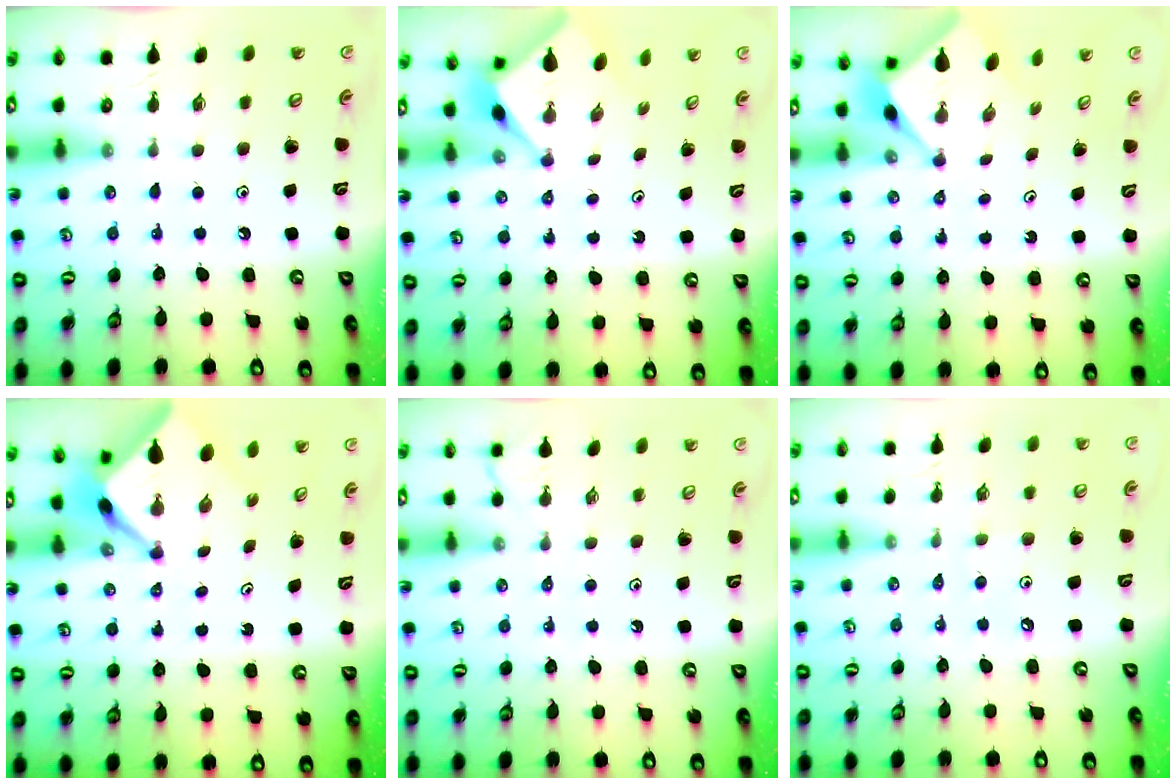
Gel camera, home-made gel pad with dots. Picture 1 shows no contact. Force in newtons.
{"total": 2.6, "press": 2.6, "slide": 0.1}
{"total": 2.6, "press": 2.6, "slide": 0.1}
{"total": 3.8, "press": 3.8, "slide": 0.2}
{"total": 2.4, "press": 2.4, "slide": 0.5}
{"total": 5.9, "press": 5.8, "slide": 0.8}